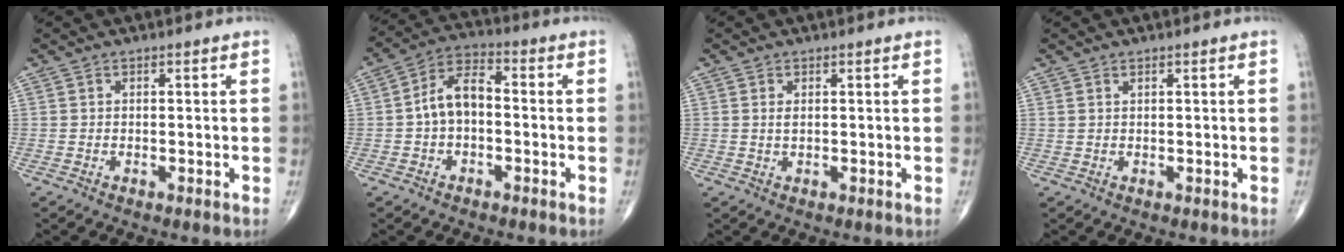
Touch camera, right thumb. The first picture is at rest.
{"total": 7.7, "force": [-0.5, 4.6, 6.2], "torque": [-0.107, 0.030, -0.021]}
{"total": 1.0, "force": [0.3, 0.4, 0.9], "torque": [-0.019, -0.003, 0.008]}
{"total": 0.6, "force": [0.5, 0.1, 0.3], "torque": [-0.007, -0.002, 0.011]}